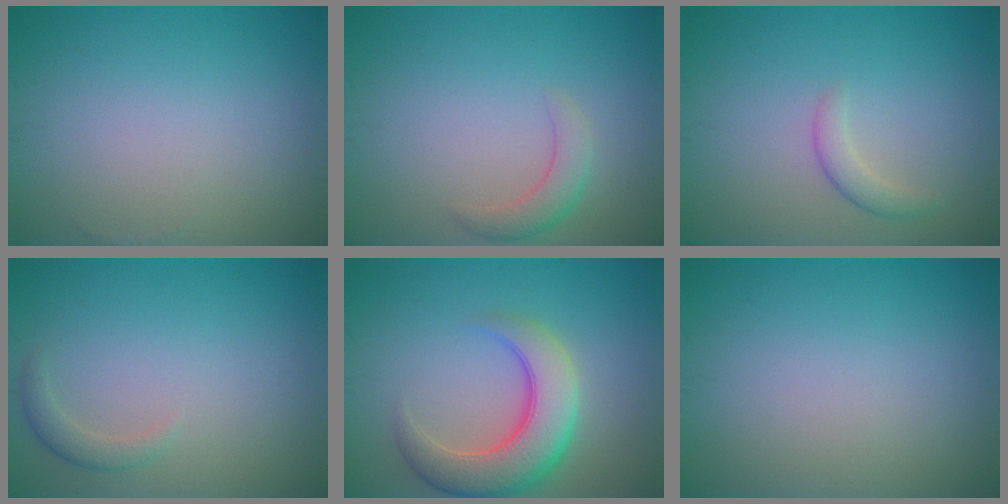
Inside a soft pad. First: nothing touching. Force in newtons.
{"total": 2.2, "press": 2.1, "slide": 0.2}
{"total": 1.6, "press": 1.6, "slide": 0.0}
{"total": 1.5, "press": 1.5, "slide": 0.1}
{"total": 7.0, "press": 7.0, "slide": 0.5}
{"total": 0.0}